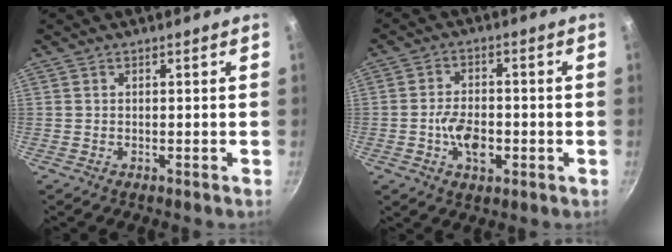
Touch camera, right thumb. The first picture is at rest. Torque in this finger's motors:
{"motor_torque": [0.95, 0.83, -0.15, -0.10, 0.01]}